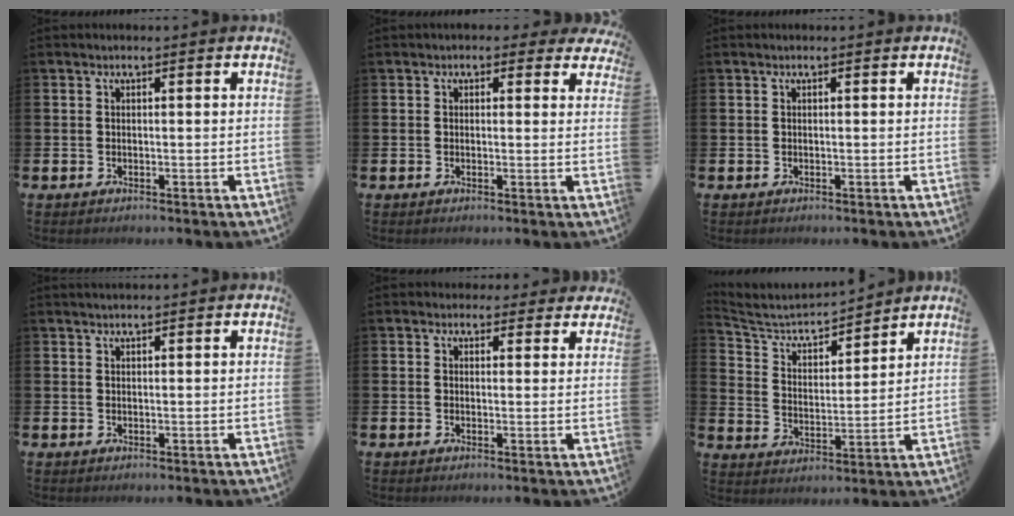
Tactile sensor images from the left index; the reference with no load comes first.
{"total": 1.6, "force": [1.3, 1.0, 0.2], "torque": [0.005, 0.000, 0.018]}
{"total": 0.0}
{"total": 1.1, "force": [1.1, 0.1, 0.2], "torque": [0.009, -0.005, 0.017]}
{"total": 2.6, "force": [2.3, 1.3, -0.1], "torque": [0.016, -0.010, 0.037]}
{"total": 5.3, "force": [5.0, 1.4, 1.0], "torque": [-0.050, -0.040, 0.082]}